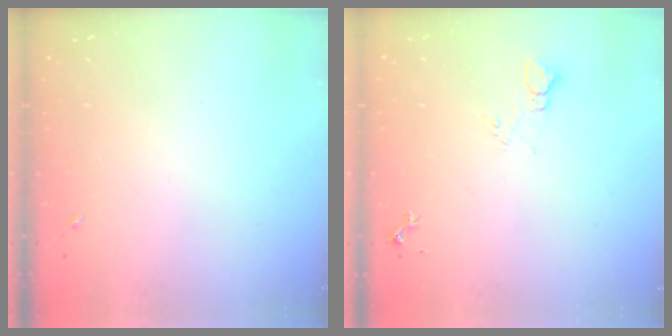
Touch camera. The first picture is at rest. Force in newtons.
{"total": 4.6, "press": 4.6, "slide": 0.6}